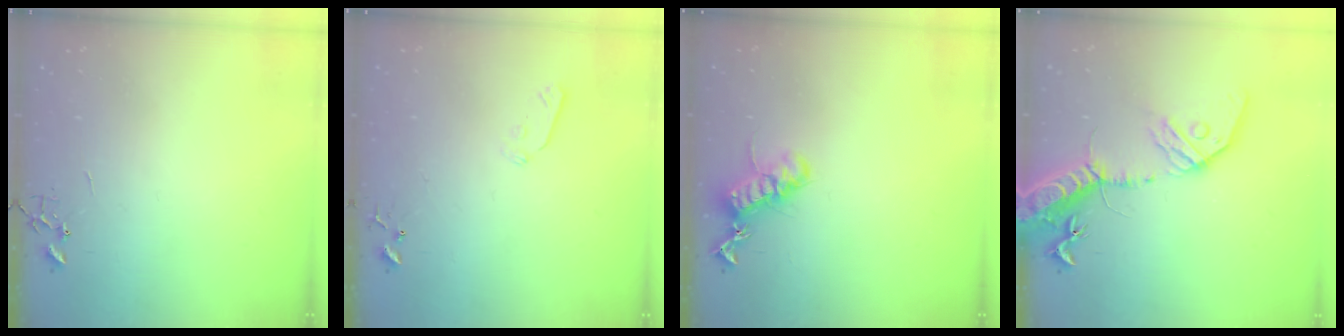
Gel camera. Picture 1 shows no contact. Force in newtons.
{"total": 5.4, "press": 5.4, "slide": 0.8}
{"total": 15.5, "press": 15.4, "slide": 1.8}
{"total": 20.5, "press": 20.0, "slide": 4.4}